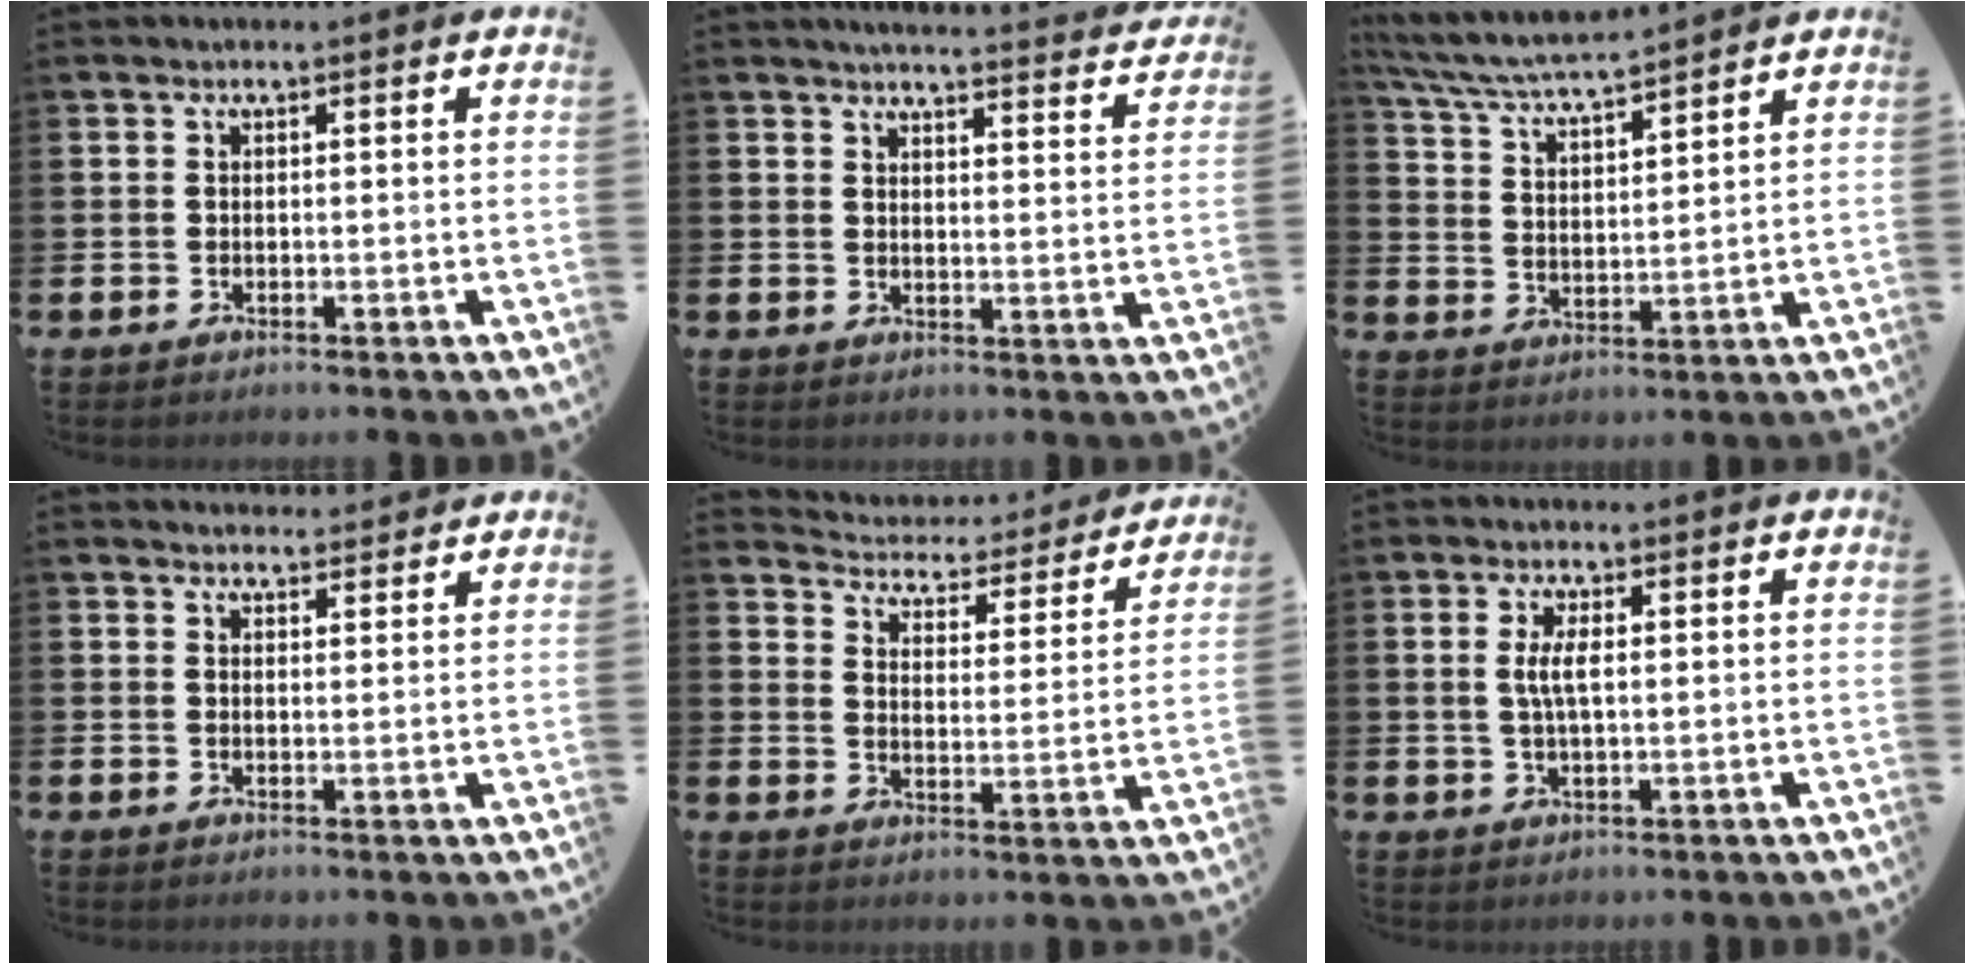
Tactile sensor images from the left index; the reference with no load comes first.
{"total": 4.4, "force": [4.3, -0.2, 0.6], "torque": [-0.013, -0.034, 0.073]}
{"total": 6.1, "force": [5.9, 0.2, 1.5], "torque": [-0.057, -0.033, 0.104]}
{"total": 2.5, "force": [2.4, 0.5, -0.1], "torque": [0.006, -0.015, 0.043]}
{"total": 4.7, "force": [4.5, 1.1, 0.3], "torque": [-0.030, -0.043, 0.073]}
{"total": 3.3, "force": [0.7, 1.1, 3.0], "torque": [-0.062, 0.006, 0.009]}